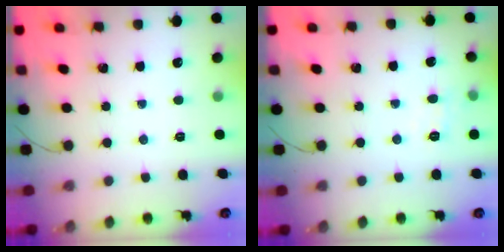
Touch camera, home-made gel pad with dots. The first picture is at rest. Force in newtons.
{"total": 4.8, "press": 4.5, "slide": 1.7}